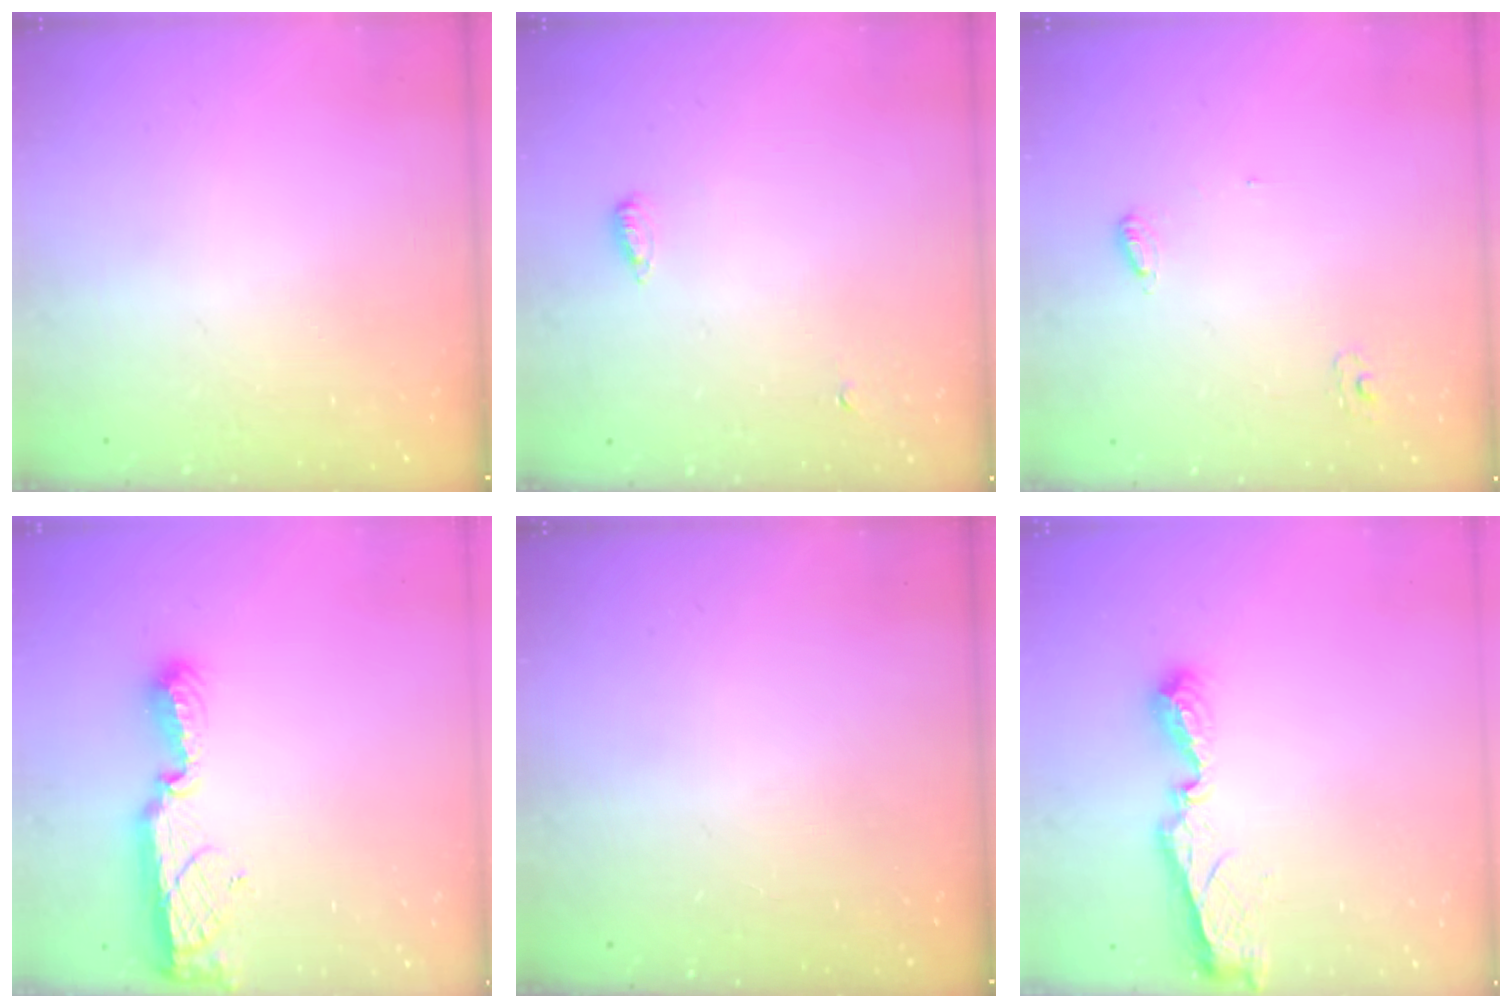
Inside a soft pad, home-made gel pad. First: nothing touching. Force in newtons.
{"total": 8.9, "press": 6.0, "slide": 6.5}
{"total": 4.2, "press": 4.2, "slide": 0.3}
{"total": 11.4, "press": 10.2, "slide": 4.9}
{"total": 0.0}
{"total": 7.8, "press": 7.8, "slide": 0.5}